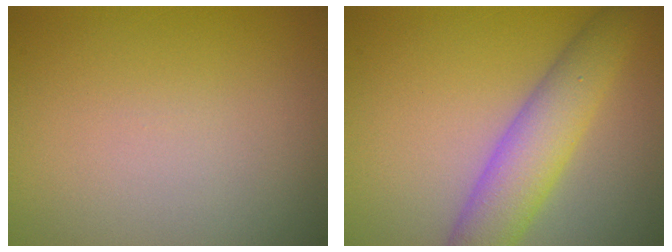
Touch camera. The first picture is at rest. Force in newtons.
{"total": 5.6, "press": 5.6, "slide": 0.2}